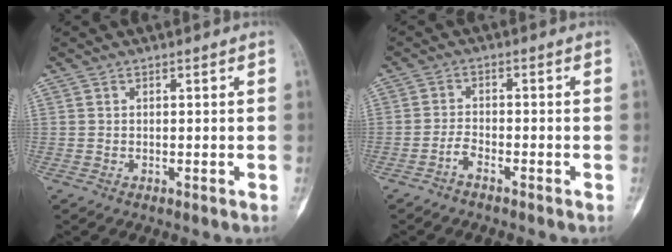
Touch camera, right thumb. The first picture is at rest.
{"total": 2.2, "force": [-1.8, 0.6, 1.1], "torque": [-0.029, 0.017, -0.037]}